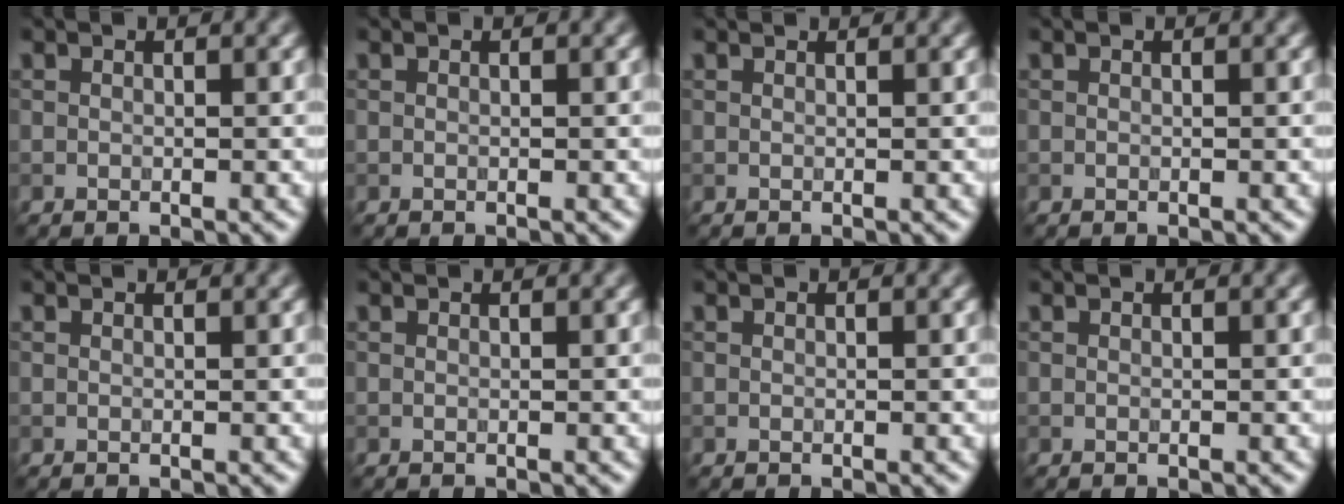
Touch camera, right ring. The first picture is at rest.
{"total": 0.0}
{"total": 0.9, "force": [0.9, 0.1, 0.3], "torque": [-0.003, -0.007, 0.005]}
{"total": 0.0}
{"total": 0.9, "force": [0.8, 0.1, 0.2], "torque": [-0.003, -0.008, 0.005]}
{"total": 0.6, "force": [0.6, 0.0, 0.1], "torque": [-0.004, -0.005, 0.003]}
{"total": 0.0}
{"total": 0.0}